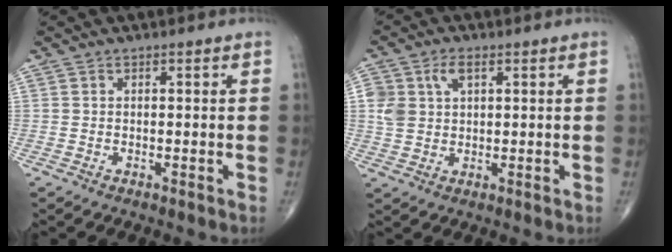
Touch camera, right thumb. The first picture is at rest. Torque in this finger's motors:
{"motor_torque": [-0.66, 0.52, 0.52, 0.43, 0.07]}